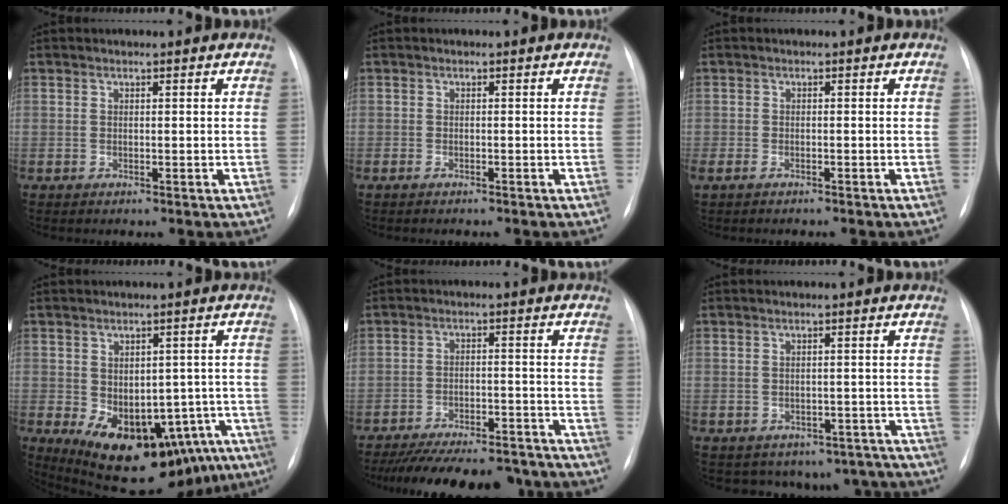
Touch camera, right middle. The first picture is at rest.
{"total": 1.1, "force": [-0.9, 0.2, 0.5], "torque": [-0.014, -0.003, -0.009]}
{"total": 2.8, "force": [-2.2, 1.0, 1.4], "torque": [-0.026, -0.006, -0.026]}
{"total": 16.5, "force": [-8.1, 9.6, 10.8], "torque": [-0.119, 0.017, -0.092]}
{"total": 20.0, "force": [-17.9, 4.8, 7.6], "torque": [-0.123, -0.010, -0.243]}
{"total": 10.1, "force": [-8.3, 5.7, 1.1], "torque": [0.000, 0.024, -0.082]}